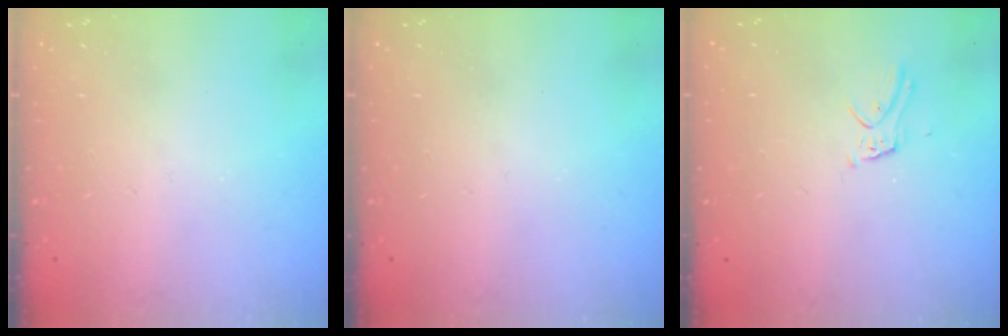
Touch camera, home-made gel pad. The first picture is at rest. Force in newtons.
{"total": 0.0}
{"total": 4.1, "press": 4.1, "slide": 0.1}